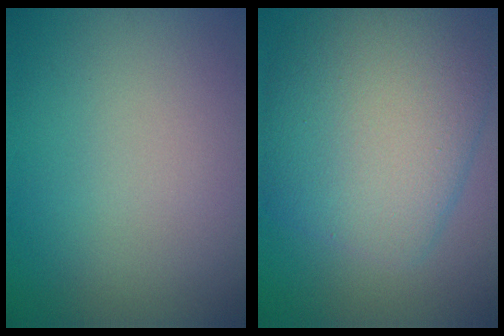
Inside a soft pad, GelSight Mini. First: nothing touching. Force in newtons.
{"total": 9.0, "press": 9.0, "slide": 0.1}